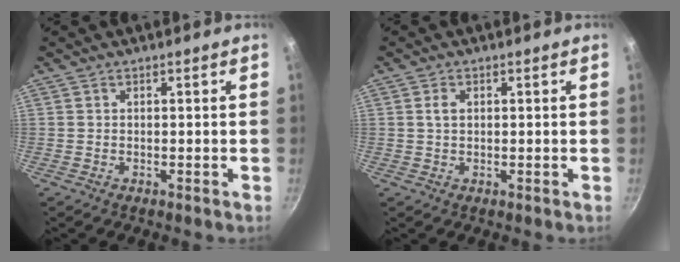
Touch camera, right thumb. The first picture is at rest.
{"total": 1.8, "force": [0.4, 1.2, 1.2], "torque": [-0.019, 0.003, 0.008]}